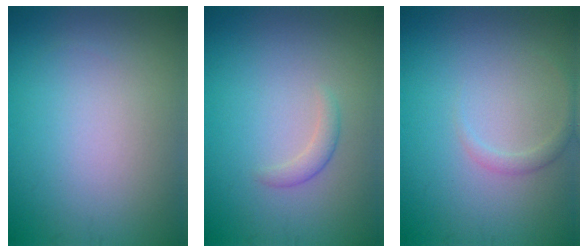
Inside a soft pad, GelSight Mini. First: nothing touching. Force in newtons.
{"total": 1.3, "press": 1.3, "slide": 0.0}
{"total": 1.2, "press": 1.2, "slide": 0.1}